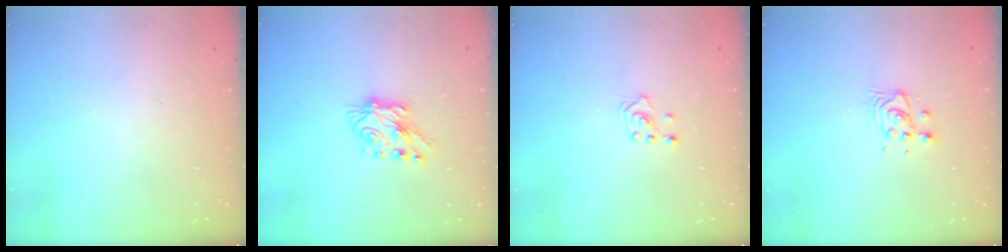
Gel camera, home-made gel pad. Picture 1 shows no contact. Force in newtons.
{"total": 7.4, "press": 7.3, "slide": 0.9}
{"total": 2.7, "press": 2.6, "slide": 0.8}
{"total": 4.4, "press": 4.4, "slide": 0.3}